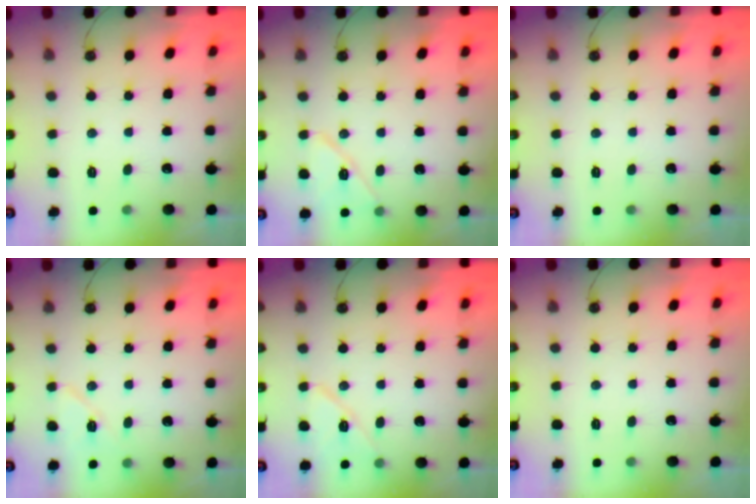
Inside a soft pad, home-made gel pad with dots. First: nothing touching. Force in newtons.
{"total": 10.7, "press": 10.6, "slide": 1.4}
{"total": 0.0}
{"total": 7.9, "press": 7.7, "slide": 1.4}
{"total": 10.6, "press": 10.6, "slide": 1.1}
{"total": 0.0}